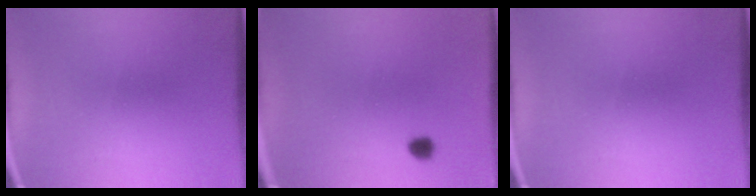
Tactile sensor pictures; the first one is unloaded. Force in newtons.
{"total": 1.7}
{"total": 0.0}